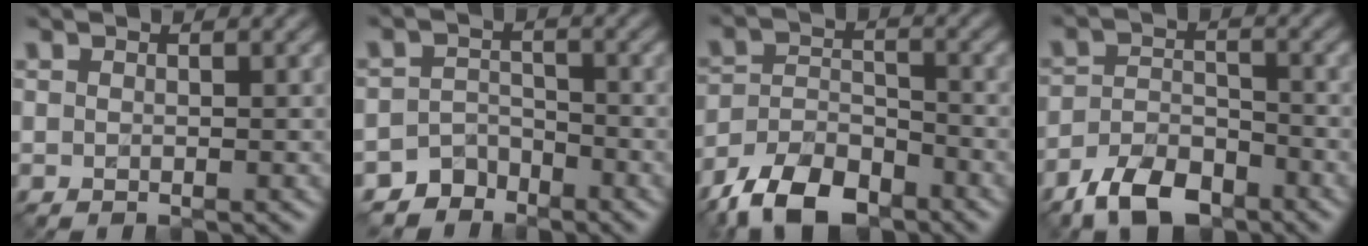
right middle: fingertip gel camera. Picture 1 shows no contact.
{"total": 3.3, "force": [-2.8, 1.6, -0.4], "torque": [0.019, 0.006, -0.055]}
{"total": 7.6, "force": [-5.8, 3.6, 3.4], "torque": [-0.061, 0.005, -0.116]}
{"total": 5.6, "force": [-4.3, 2.6, 2.6], "torque": [-0.045, 0.002, -0.085]}